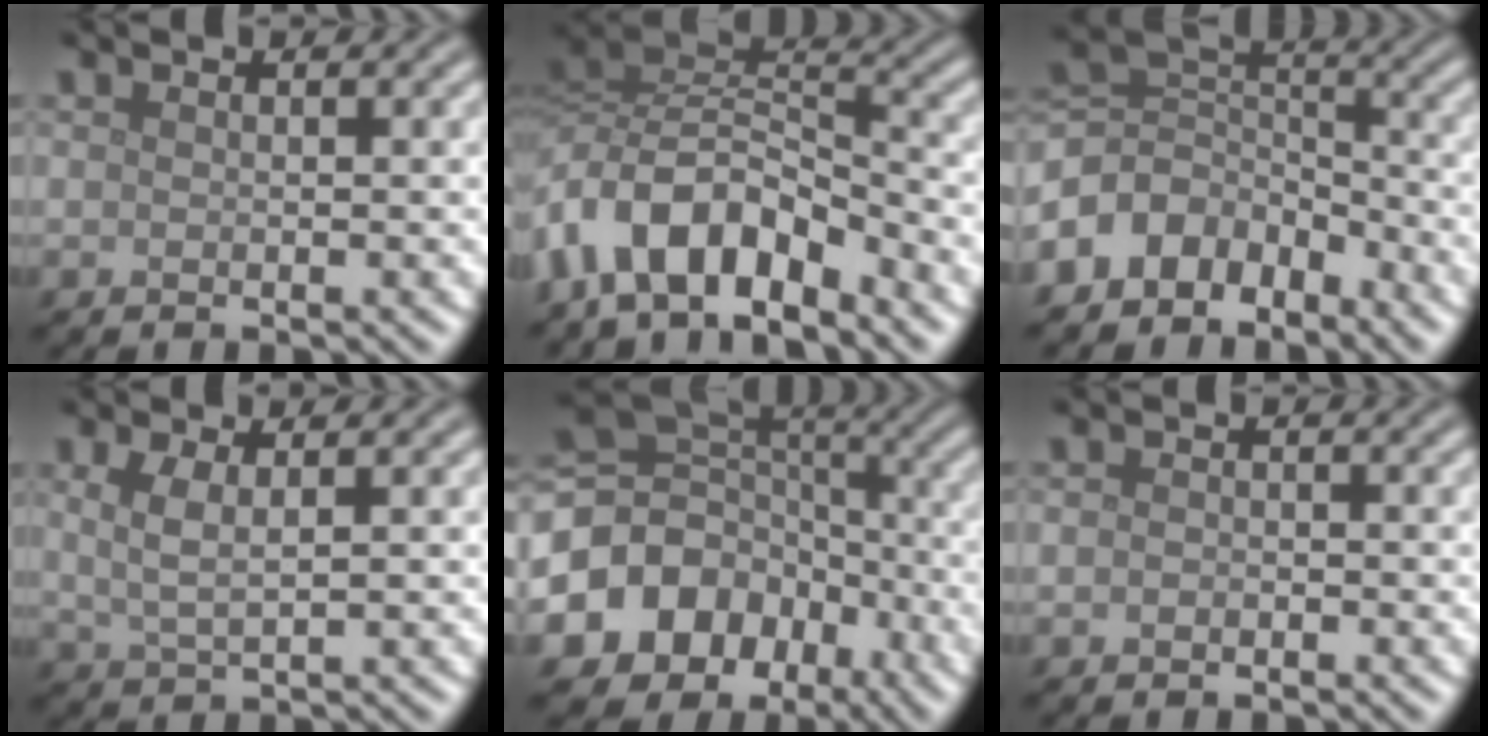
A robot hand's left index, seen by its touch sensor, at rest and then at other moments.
{"total": 8.5, "force": [-5.0, 4.0, 5.6], "torque": [-0.094, 0.006, -0.101]}
{"total": 5.9, "force": [-3.8, 4.0, 2.2], "torque": [-0.025, 0.008, -0.086]}
{"total": 2.5, "force": [0.7, 0.9, 2.2], "torque": [-0.050, -0.002, 0.018]}
{"total": 12.7, "force": [-5.9, 10.3, 4.4], "torque": [-0.106, -0.012, -0.103]}
{"total": 0.7, "force": [-0.3, 0.5, 0.4], "torque": [-0.007, -0.002, -0.008]}